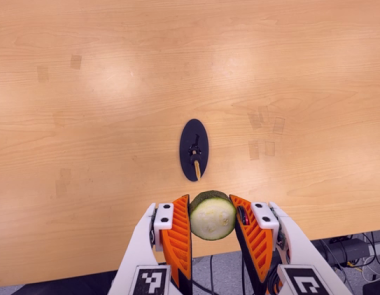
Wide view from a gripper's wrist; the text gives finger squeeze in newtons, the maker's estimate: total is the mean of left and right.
{"total": 12.1, "left": 12.6, "right": 11.6}